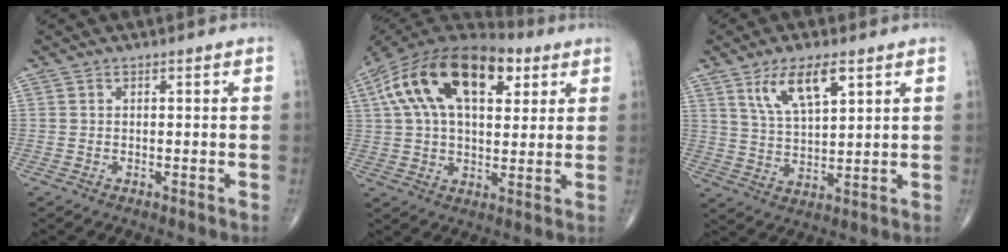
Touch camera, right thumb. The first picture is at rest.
{"total": 22.8, "force": [8.4, 12.1, 17.4], "torque": [-0.309, 0.022, 0.138]}
{"total": 9.6, "force": [5.0, 3.6, 7.4], "torque": [-0.127, -0.022, 0.100]}